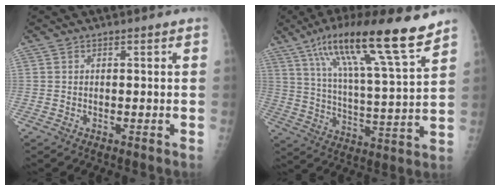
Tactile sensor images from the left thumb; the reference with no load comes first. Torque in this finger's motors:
{"motor_torque": [0.47, 0.43, 1.62, -1.16, 0.43]}